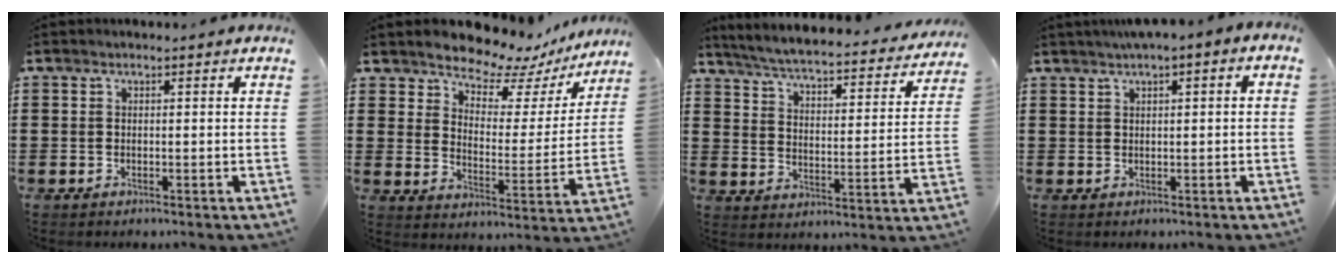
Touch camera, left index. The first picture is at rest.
{"total": 7.3, "force": [6.9, 1.6, 1.5], "torque": [-0.051, -0.058, 0.118]}
{"total": 4.9, "force": [4.7, -0.2, 1.5], "torque": [-0.055, -0.036, 0.073]}
{"total": 1.3, "force": [0.2, 0.2, 1.2], "torque": [-0.022, 0.002, 0.003]}